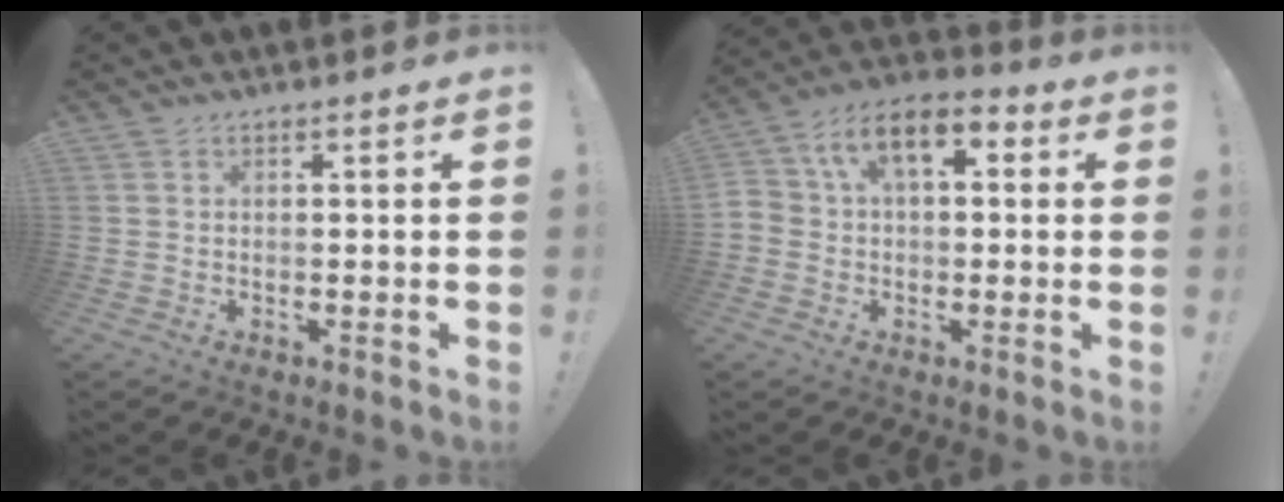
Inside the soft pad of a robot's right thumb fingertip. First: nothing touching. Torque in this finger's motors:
{"motor_torque": [1.51, 1.52, 0.15, 0.16, 0.09]}